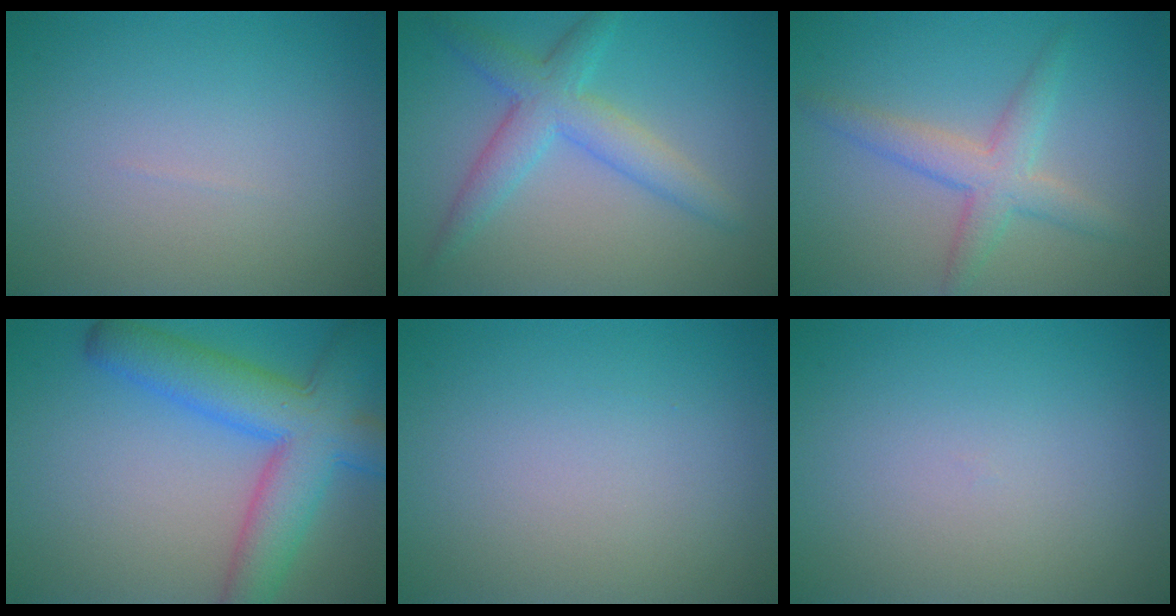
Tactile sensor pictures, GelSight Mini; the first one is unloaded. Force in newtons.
{"total": 4.4, "press": 4.4, "slide": 0.0}
{"total": 3.5, "press": 3.5, "slide": 0.2}
{"total": 8.7, "press": 8.7, "slide": 0.3}
{"total": 0.0}
{"total": 0.0}